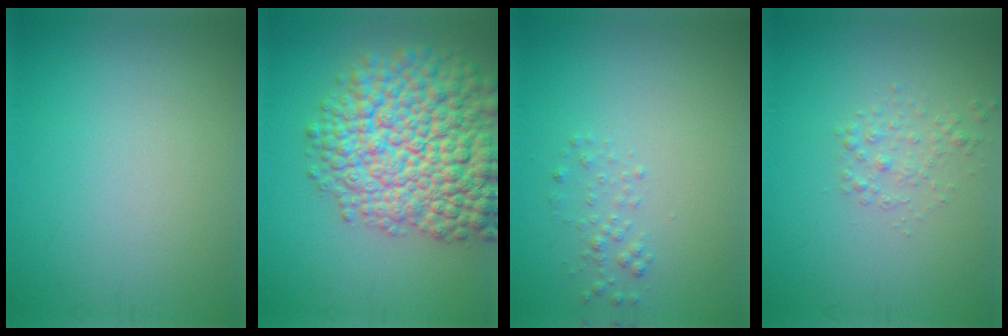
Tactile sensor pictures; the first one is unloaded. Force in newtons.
{"total": 12.8, "press": 12.8, "slide": 0.5}
{"total": 1.2, "press": 1.2, "slide": 0.1}
{"total": 1.4, "press": 1.4, "slide": 0.1}